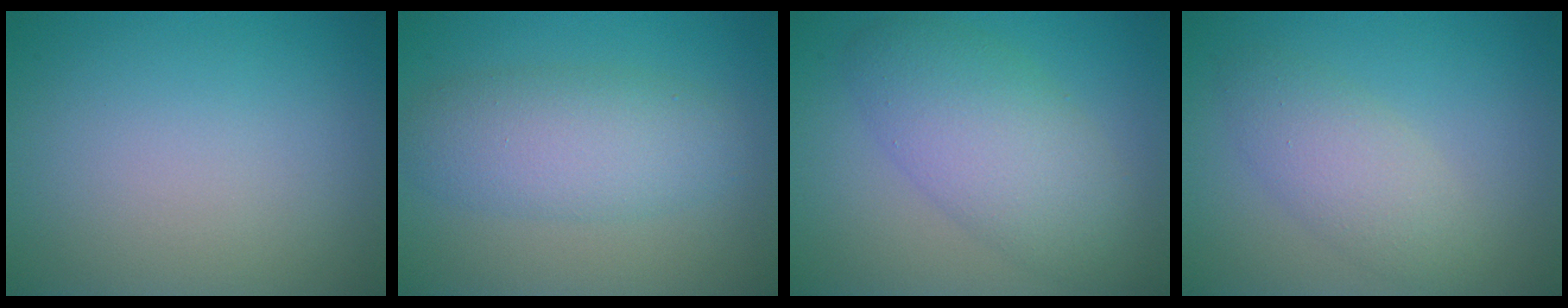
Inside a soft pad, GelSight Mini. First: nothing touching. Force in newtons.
{"total": 4.9, "press": 4.9, "slide": 0.2}
{"total": 6.3, "press": 6.3, "slide": 0.2}
{"total": 3.3, "press": 3.3, "slide": 0.1}